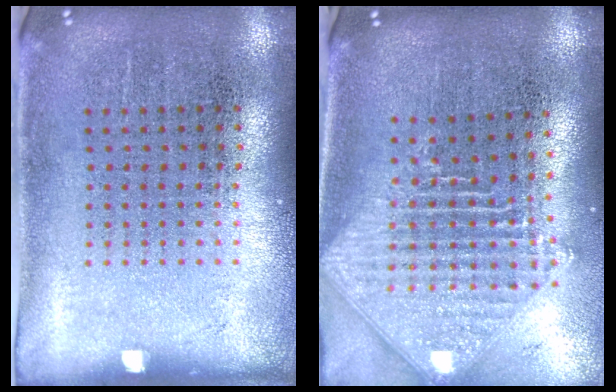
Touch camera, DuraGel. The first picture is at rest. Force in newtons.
{"total": 2.3, "press": 1.8, "slide": 1.4}